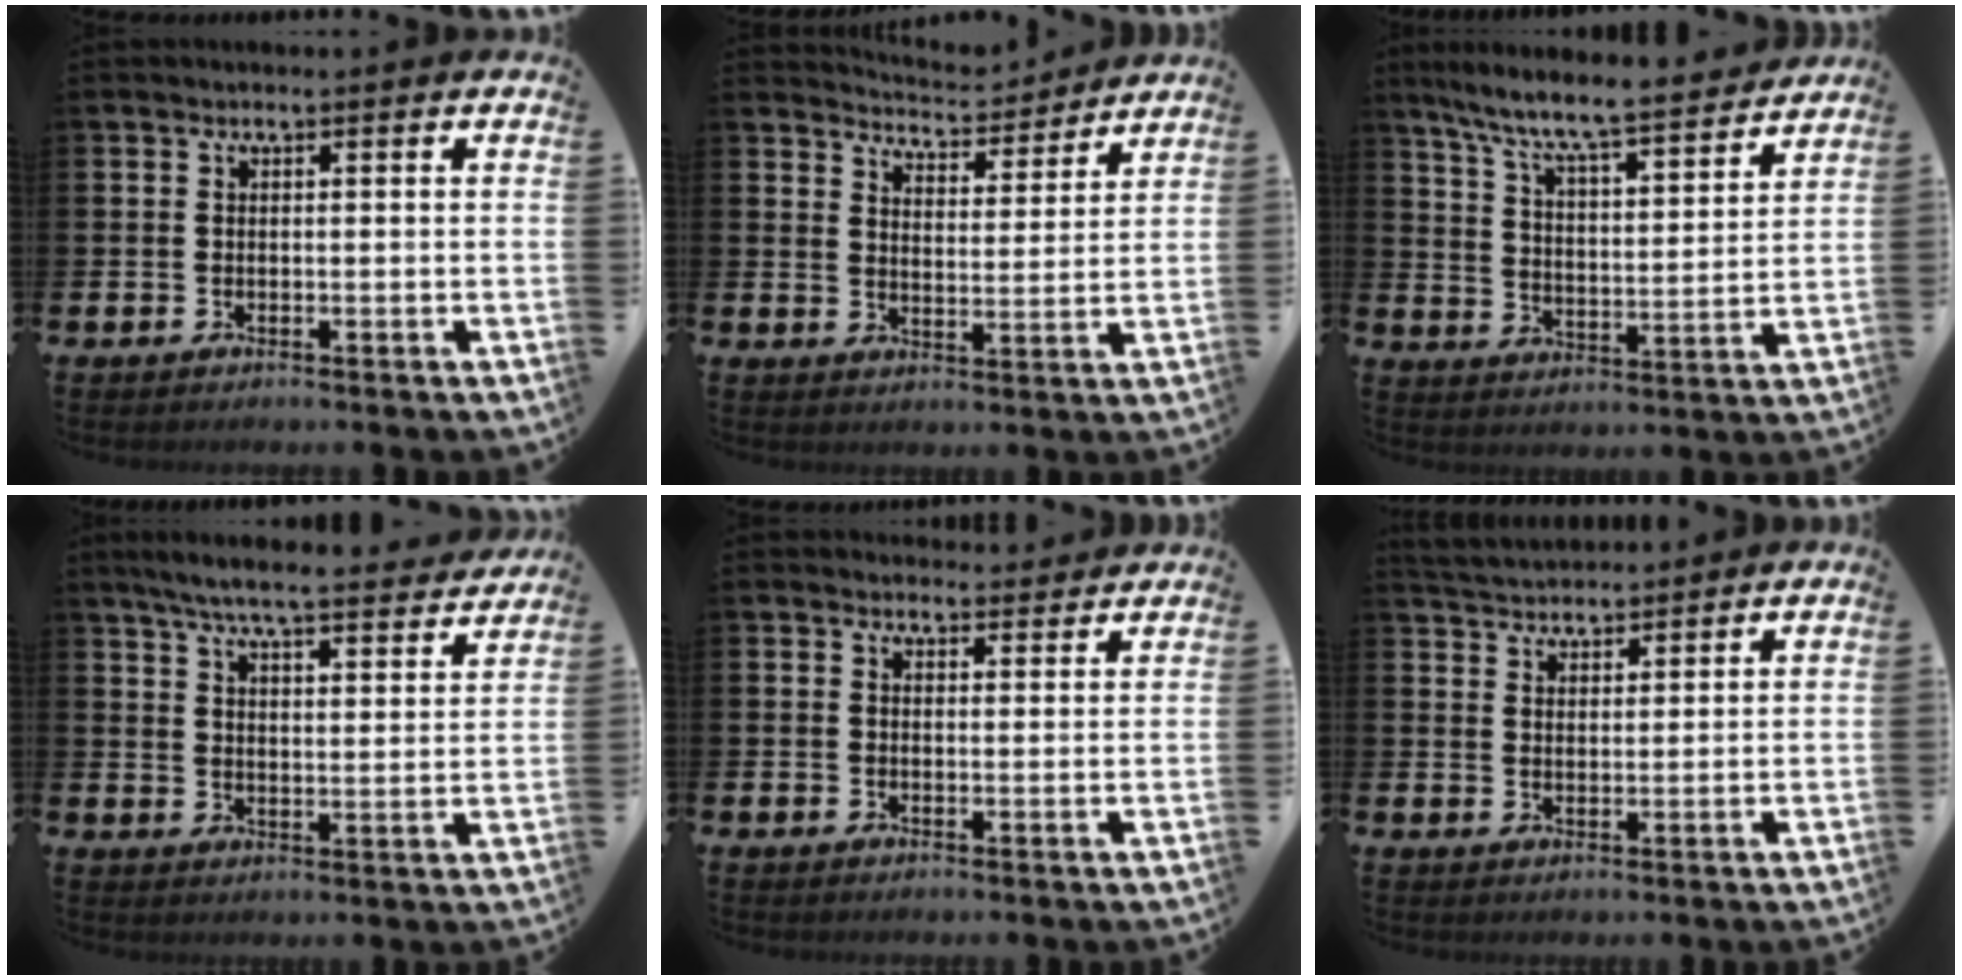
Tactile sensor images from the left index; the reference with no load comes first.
{"total": 4.9, "force": [4.9, 0.6, 0.0], "torque": [-0.019, -0.039, 0.084]}
{"total": 8.5, "force": [7.8, 0.3, 3.4], "torque": [-0.099, -0.060, 0.129]}
{"total": 6.9, "force": [6.4, 0.6, 2.3], "torque": [-0.053, -0.045, 0.109]}
{"total": 2.6, "force": [2.5, 0.6, -0.1], "torque": [0.006, -0.015, 0.044]}
{"total": 3.9, "force": [3.9, 0.7, 0.0], "torque": [-0.016, -0.015, 0.073]}